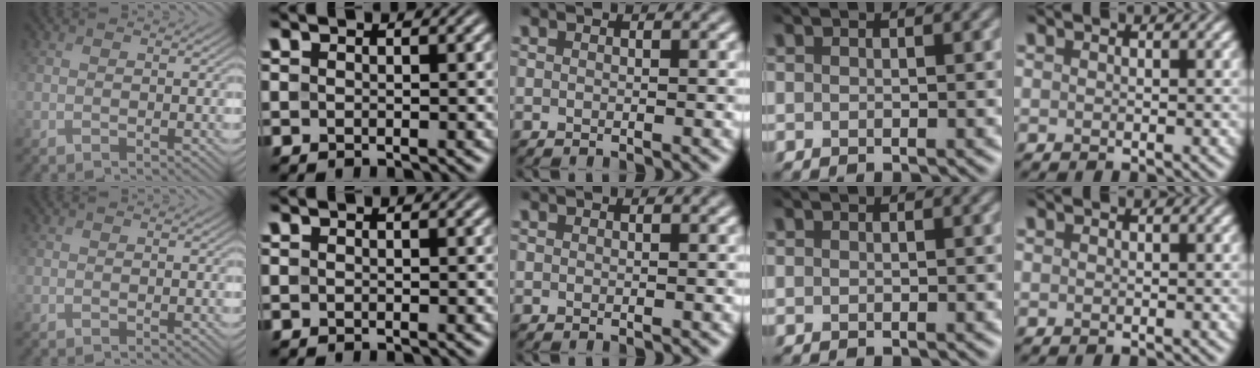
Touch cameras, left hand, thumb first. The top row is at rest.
{}